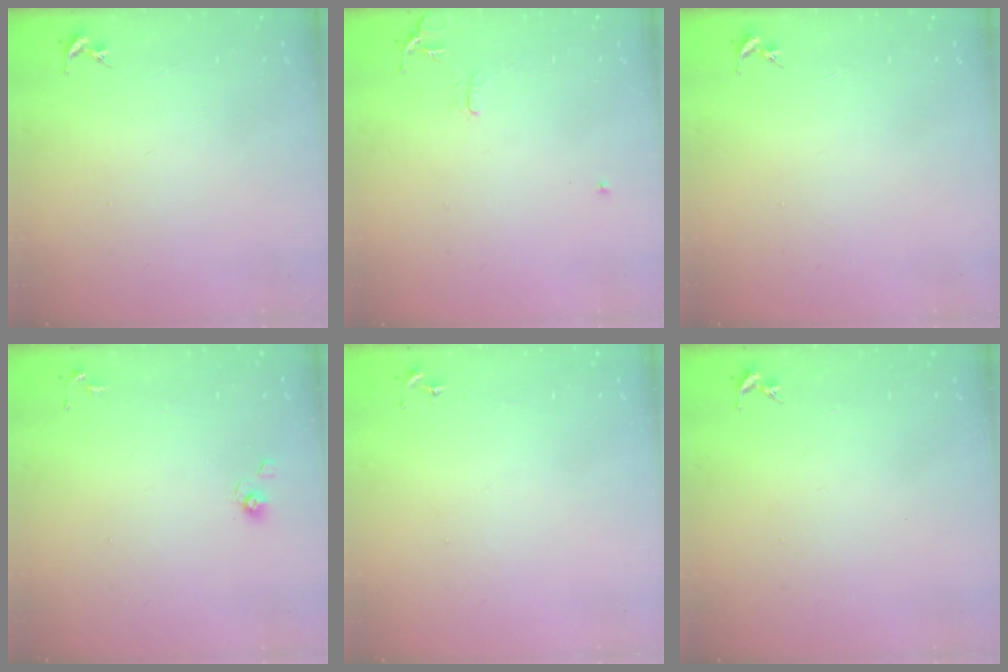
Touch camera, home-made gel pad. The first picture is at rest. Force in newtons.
{"total": 8.1, "press": 8.0, "slide": 0.7}
{"total": 0.0}
{"total": 5.4, "press": 5.2, "slide": 1.4}
{"total": 0.0}
{"total": 0.0}